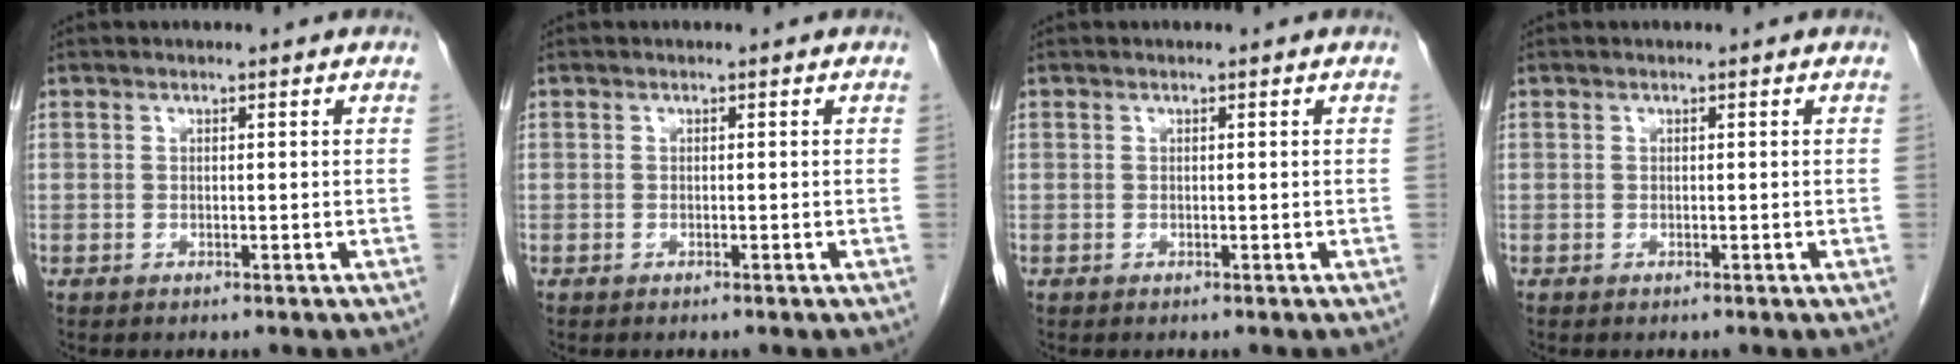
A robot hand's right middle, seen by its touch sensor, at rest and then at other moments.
{"total": 0.0}
{"total": 0.0}
{"total": 0.0}